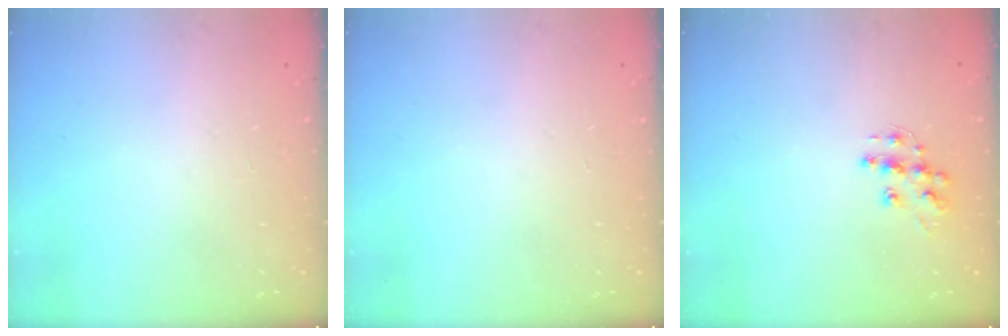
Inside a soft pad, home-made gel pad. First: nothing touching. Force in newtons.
{"total": 0.0}
{"total": 9.8, "press": 9.8, "slide": 0.6}